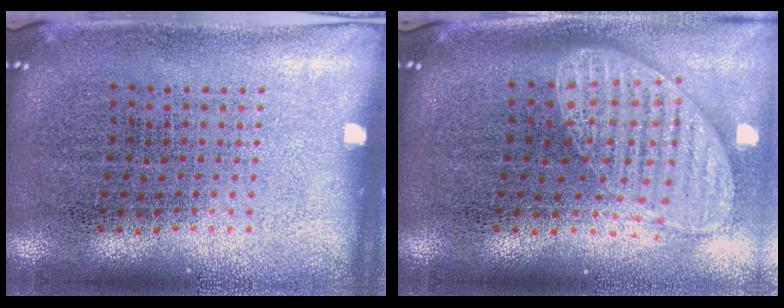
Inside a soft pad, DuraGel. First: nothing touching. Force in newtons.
{"total": 1.9, "press": 1.5, "slide": 1.2}